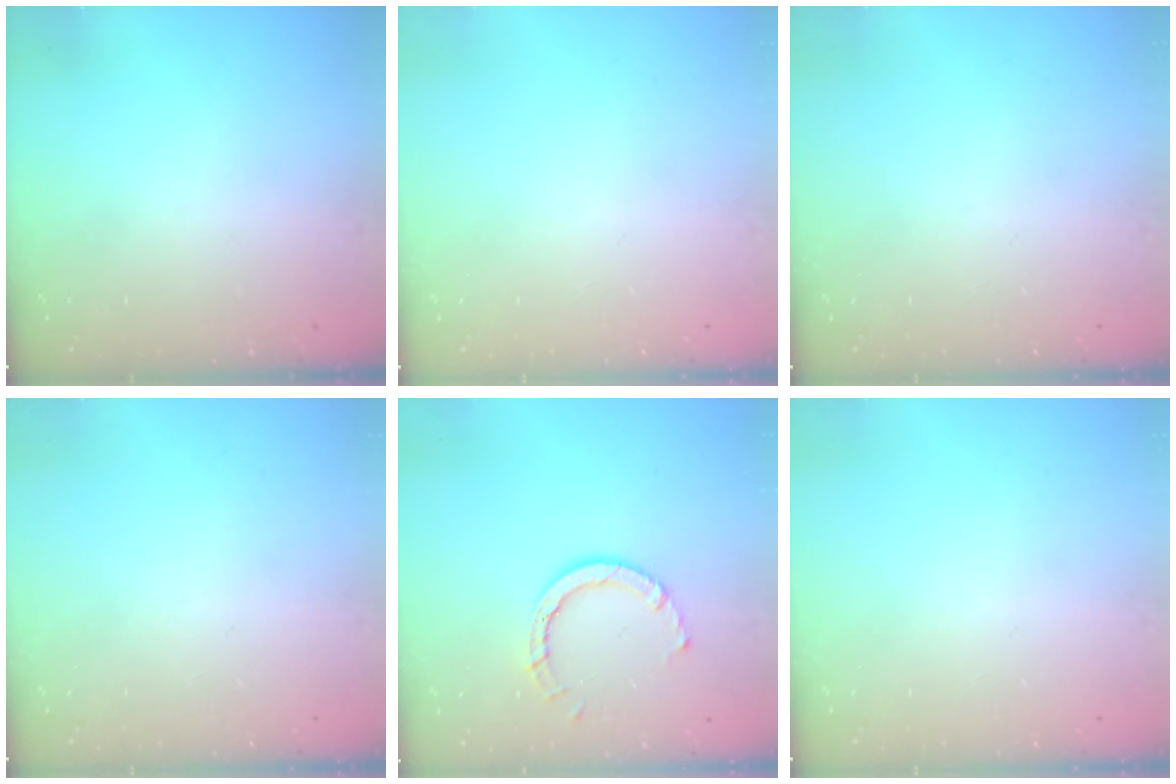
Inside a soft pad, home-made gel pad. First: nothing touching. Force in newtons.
{"total": 0.0}
{"total": 0.0}
{"total": 0.0}
{"total": 5.8, "press": 5.8, "slide": 0.2}
{"total": 0.0}